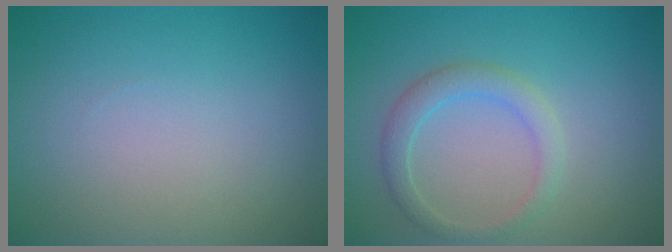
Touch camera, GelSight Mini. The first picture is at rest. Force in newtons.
{"total": 2.3, "press": 2.3, "slide": 0.2}